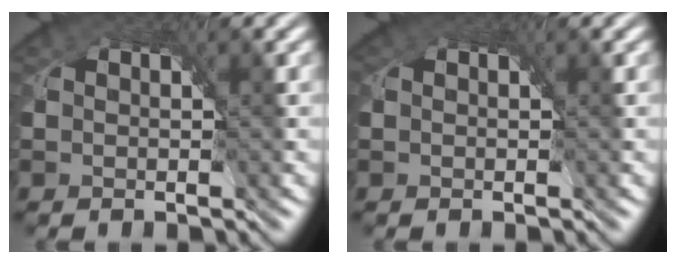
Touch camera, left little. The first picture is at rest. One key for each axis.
{"total": 1.0, "fx": 0.2, "fy": 0.9, "fz": 0.3, "tx": -0.007, "ty": -0.001, "tz": 0.000}